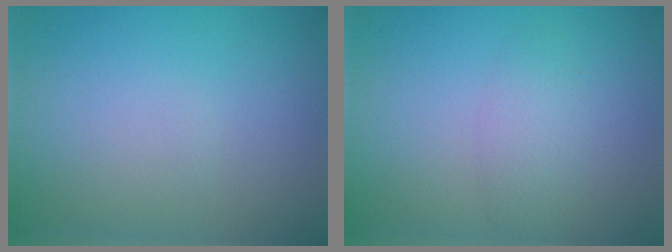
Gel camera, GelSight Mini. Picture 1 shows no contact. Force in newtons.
{"total": 2.3, "press": 2.3, "slide": 0.0}